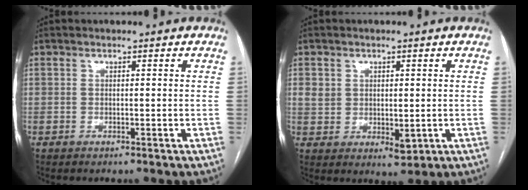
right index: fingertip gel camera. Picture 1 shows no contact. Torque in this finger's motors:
{"motor_torque": [0.49, 0.10, 0.11, 0.04]}